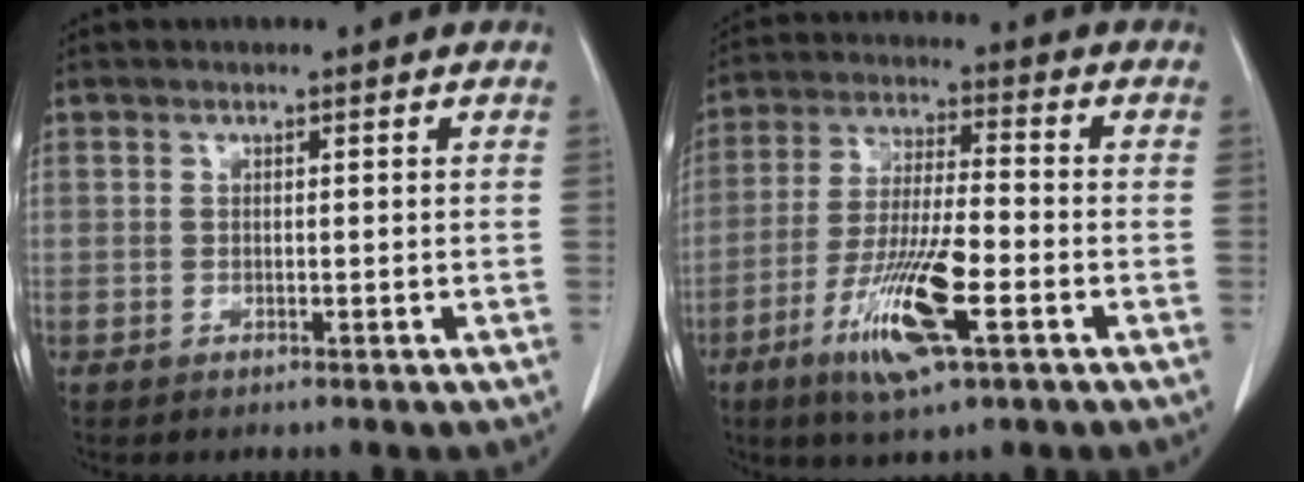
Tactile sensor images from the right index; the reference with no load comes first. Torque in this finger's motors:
{"motor_torque": [1.33, -0.81, 0.33, 0.21]}